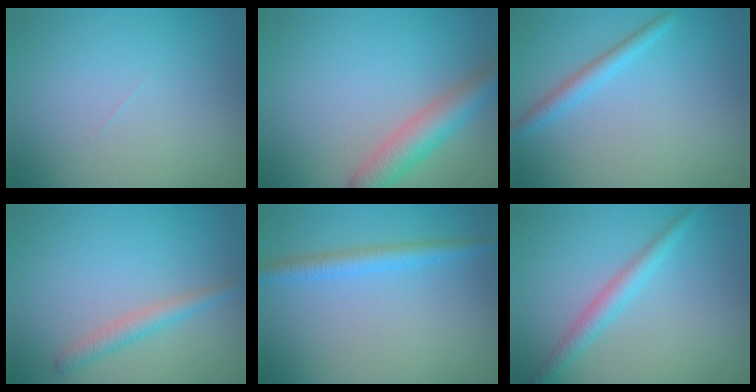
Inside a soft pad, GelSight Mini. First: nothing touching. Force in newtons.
{"total": 4.3, "press": 4.3, "slide": 0.1}
{"total": 2.0, "press": 2.0, "slide": 0.0}
{"total": 1.9, "press": 1.9, "slide": 0.0}
{"total": 2.4, "press": 2.4, "slide": 0.1}
{"total": 2.4, "press": 2.4, "slide": 0.0}